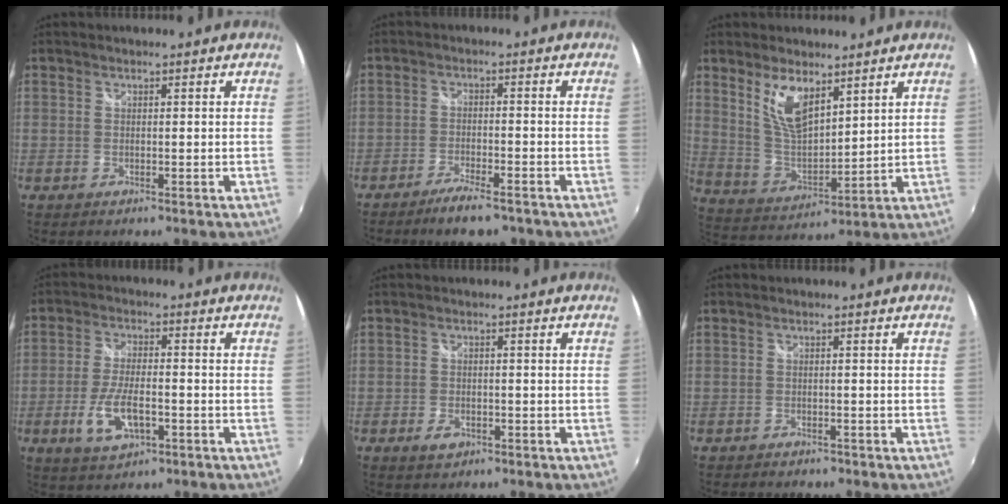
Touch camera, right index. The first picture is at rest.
{"total": 6.6, "force": [-5.2, 1.6, 3.7], "torque": [-0.088, -0.007, -0.090]}
{"total": 9.8, "force": [5.8, 4.0, 6.8], "torque": [-0.127, -0.004, 0.121]}
{"total": 8.7, "force": [-3.1, 3.6, 7.3], "torque": [-0.153, -0.008, -0.054]}
{"total": 3.1, "force": [-1.7, 2.0, 1.6], "torque": [-0.035, -0.004, -0.029]}
{"total": 2.3, "force": [-1.9, 1.0, 0.6], "torque": [-0.017, -0.009, -0.030]}